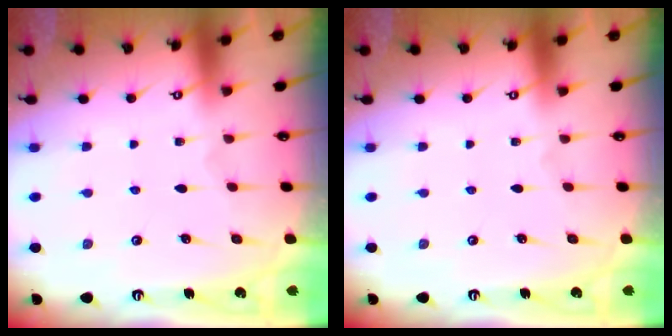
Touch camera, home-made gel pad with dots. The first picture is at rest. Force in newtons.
{"total": 0.0}